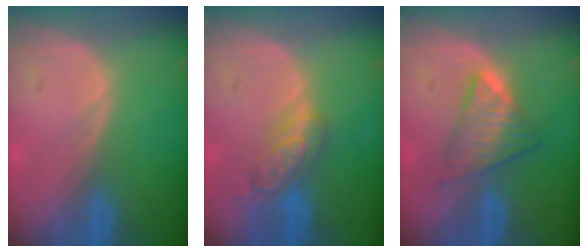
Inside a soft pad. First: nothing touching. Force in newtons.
{"total": 5.7, "press": 5.0, "slide": 2.7}
{"total": 5.8, "press": 5.8, "slide": 0.8}